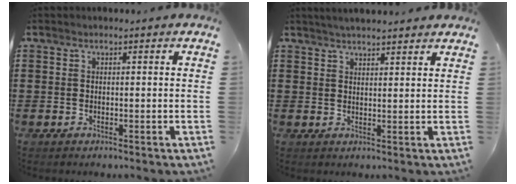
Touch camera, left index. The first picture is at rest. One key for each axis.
{"total": 2.4, "fx": 2.4, "fy": 0.2, "fz": 0.3, "tx": -0.013, "ty": -0.001, "tz": 0.046}